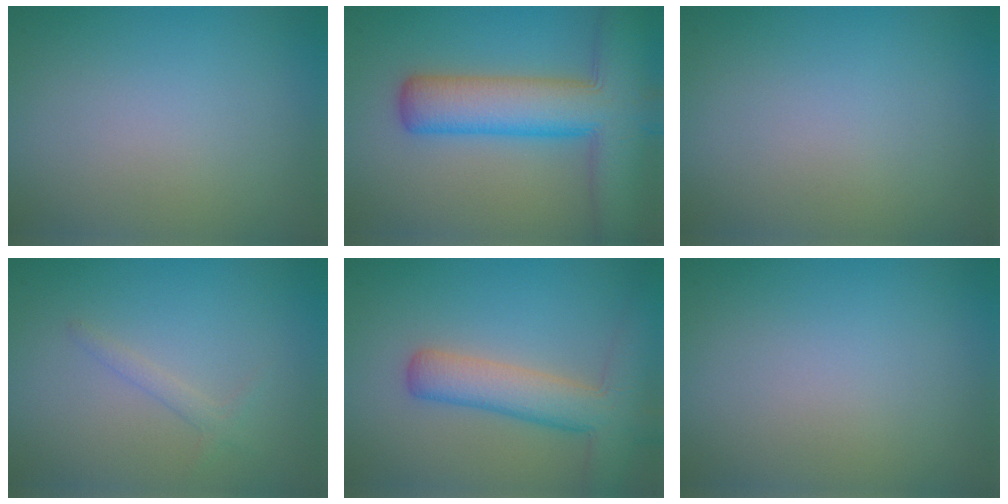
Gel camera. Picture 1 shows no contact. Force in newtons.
{"total": 9.9, "press": 9.9, "slide": 0.4}
{"total": 0.0}
{"total": 1.0, "press": 1.0, "slide": 0.0}
{"total": 6.0, "press": 6.0, "slide": 0.3}
{"total": 0.0}